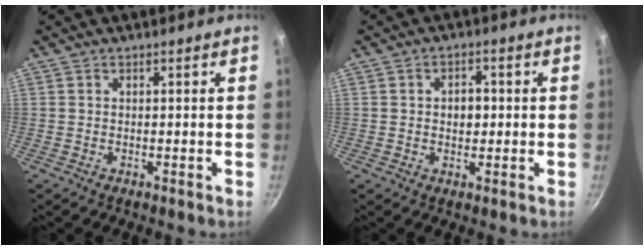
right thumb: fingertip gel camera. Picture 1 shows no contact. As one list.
[{"total": 3.9, "force": [0.2, 2.7, 2.7], "torque": [-0.023, 0.007, 0.002]}]